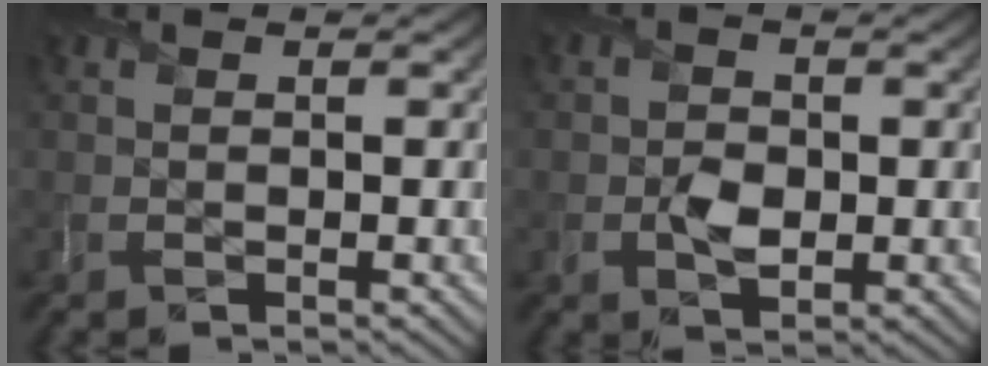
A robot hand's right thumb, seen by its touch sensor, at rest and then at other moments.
{"total": 2.9, "force": [-0.7, 2.1, 1.8], "torque": [-0.032, -0.005, -0.015]}